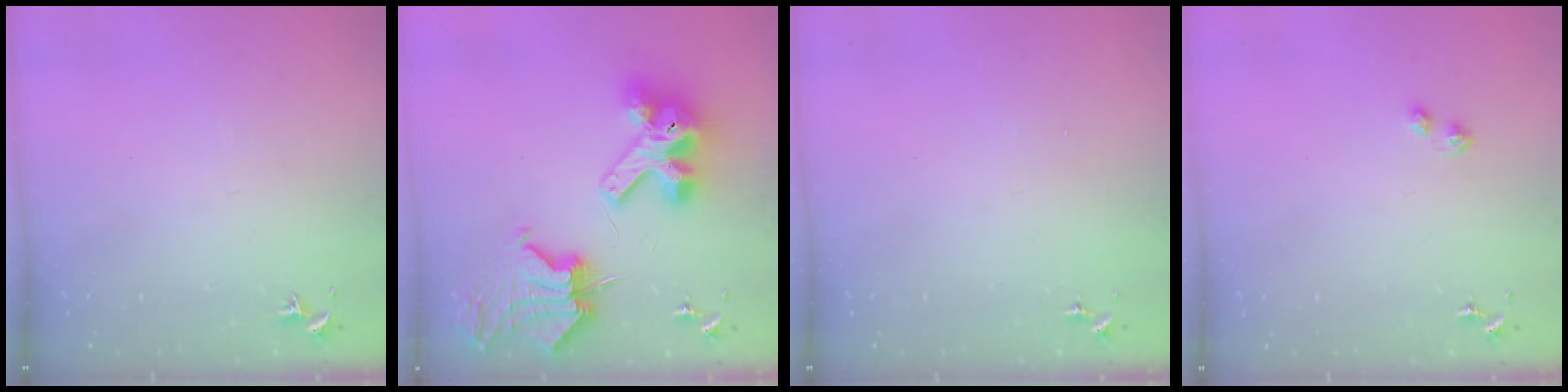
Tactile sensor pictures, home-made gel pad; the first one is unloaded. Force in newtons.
{"total": 14.0, "press": 13.9, "slide": 1.9}
{"total": 0.0}
{"total": 2.2, "press": 2.1, "slide": 0.5}